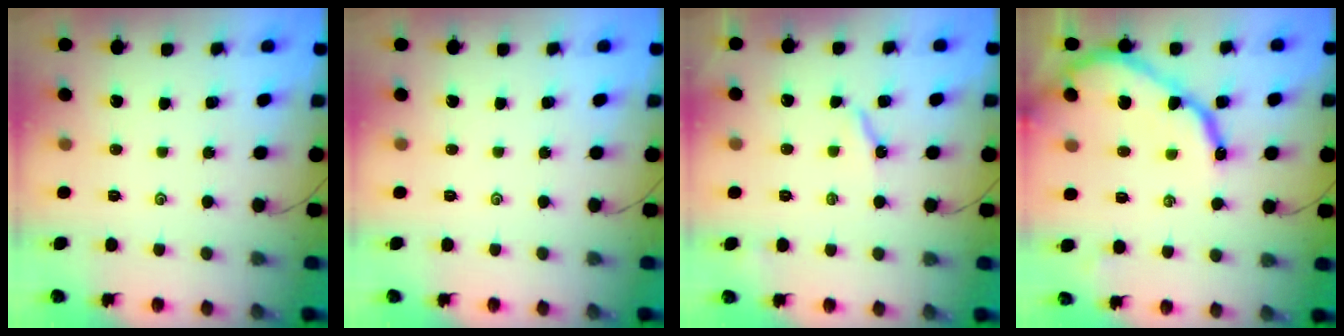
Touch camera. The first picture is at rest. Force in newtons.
{"total": 0.0}
{"total": 5.3, "press": 5.3, "slide": 0.2}
{"total": 12.4, "press": 12.4, "slide": 1.2}